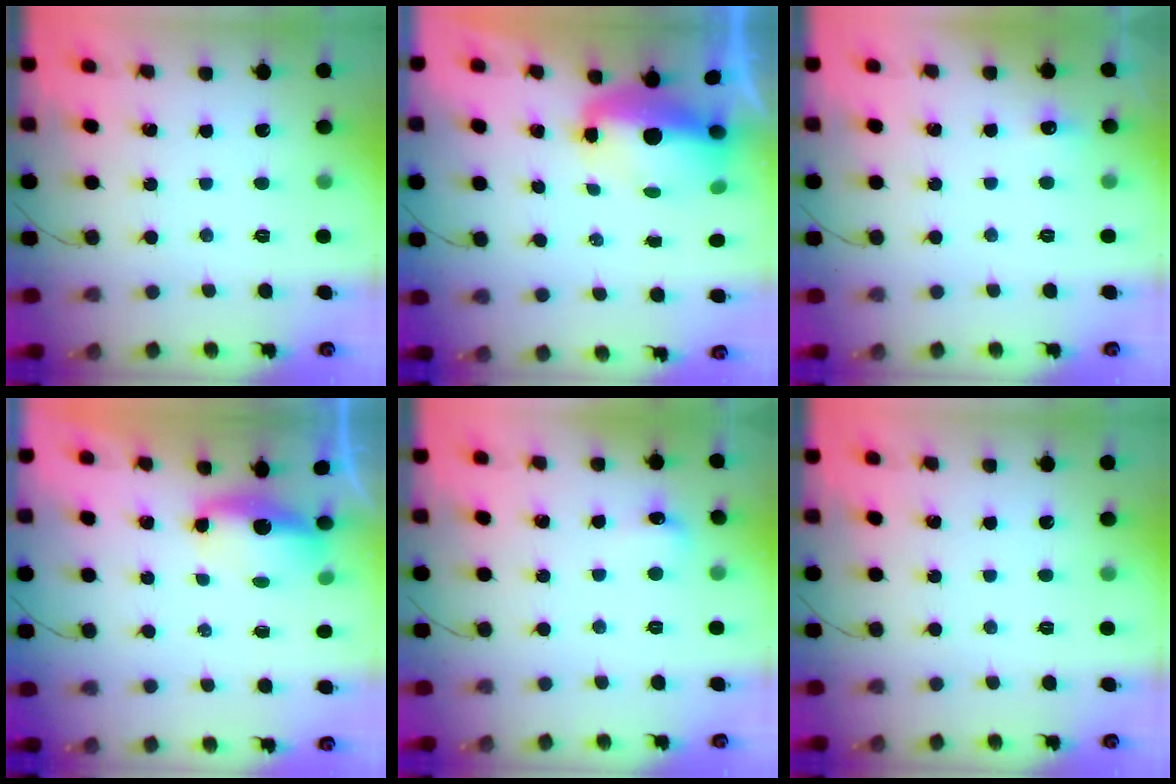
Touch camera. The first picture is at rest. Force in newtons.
{"total": 9.8, "press": 9.6, "slide": 1.9}
{"total": 4.4, "press": 4.2, "slide": 1.3}
{"total": 5.7, "press": 5.7, "slide": 0.4}
{"total": 5.2, "press": 5.0, "slide": 1.4}
{"total": 0.0}